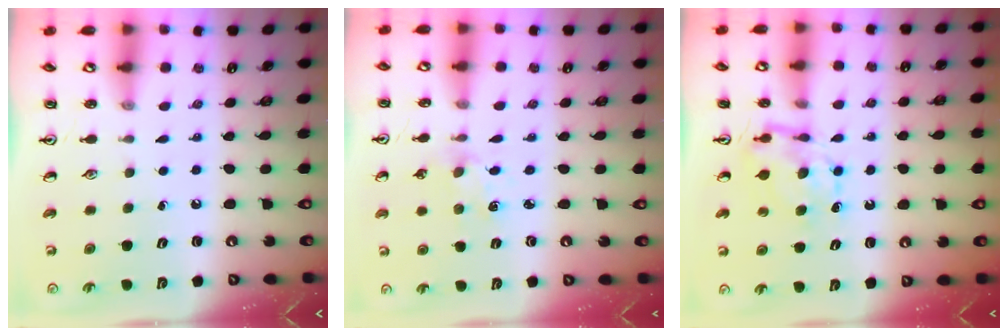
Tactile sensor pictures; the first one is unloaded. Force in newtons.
{"total": 2.3, "press": 2.3, "slide": 0.3}
{"total": 7.9, "press": 7.9, "slide": 0.6}